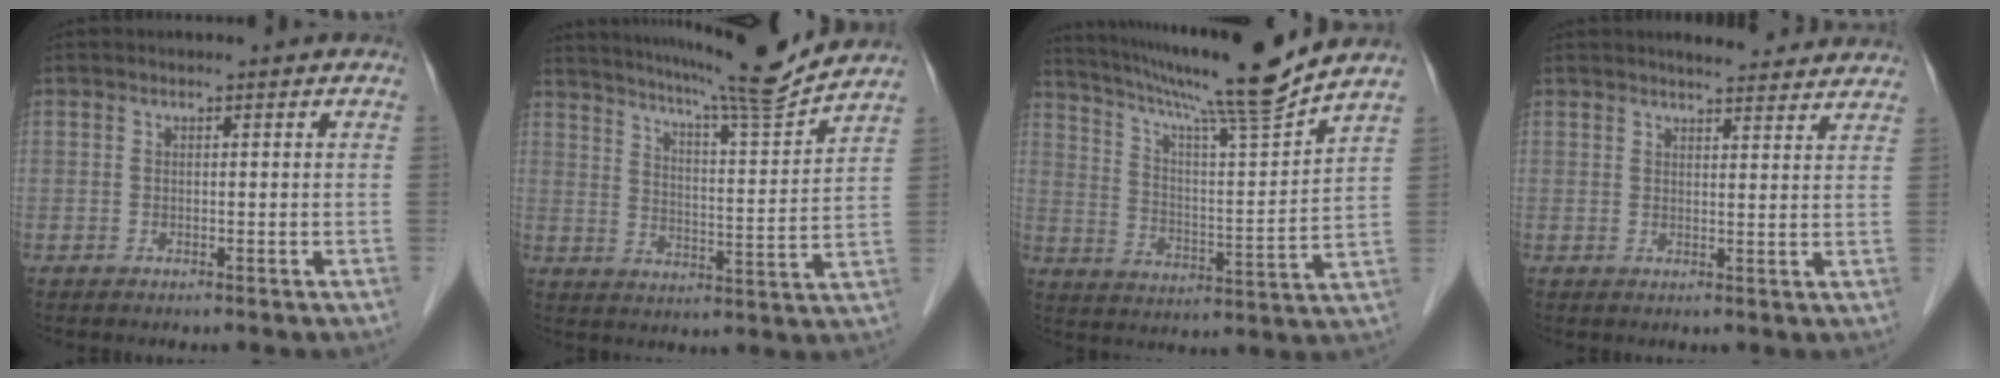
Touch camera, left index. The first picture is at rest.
{"total": 14.4, "force": [13.3, -1.4, 5.3], "torque": [-0.097, -0.026, 0.193]}
{"total": 17.6, "force": [15.1, -2.1, 8.7], "torque": [-0.154, -0.017, 0.235]}
{"total": 8.1, "force": [7.5, 1.5, 2.5], "torque": [-0.028, 0.008, 0.084]}